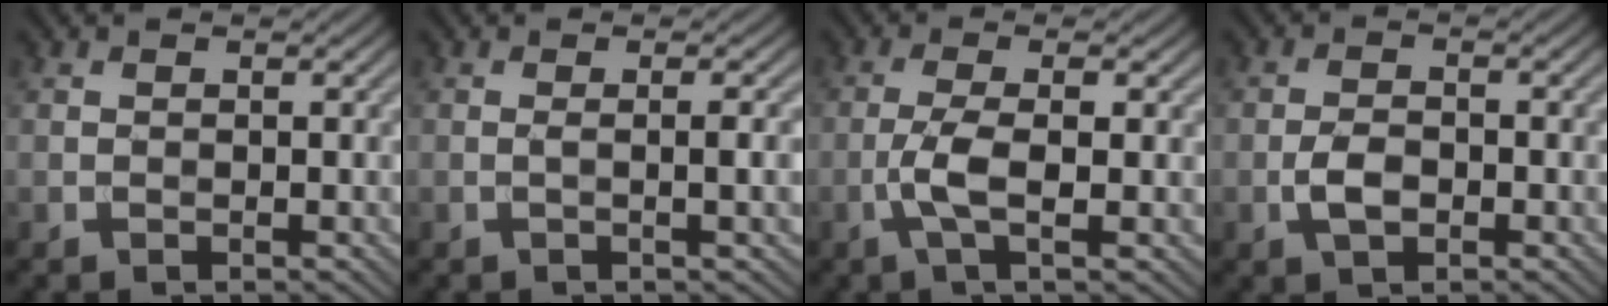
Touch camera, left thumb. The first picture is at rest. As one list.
[{"total": 3.4, "force": [-0.1, 0.6, 3.3], "torque": [-0.049, 0.005, -0.005]}, {"total": 4.4, "force": [-1.0, 0.8, 4.2], "torque": [-0.092, 0.004, -0.027]}, {"total": 3.1, "force": [-1.1, 1.7, 2.4], "torque": [-0.049, -0.001, -0.025]}]